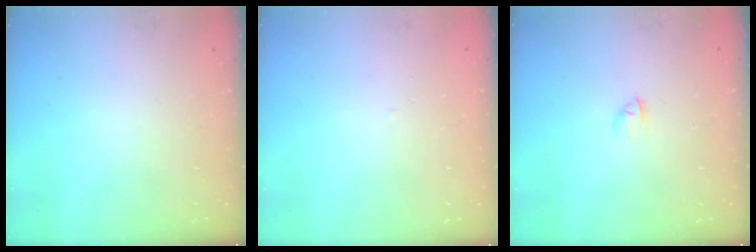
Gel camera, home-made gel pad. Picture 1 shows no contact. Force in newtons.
{"total": 1.4, "press": 1.4, "slide": 0.3}
{"total": 2.8, "press": 2.7, "slide": 0.7}